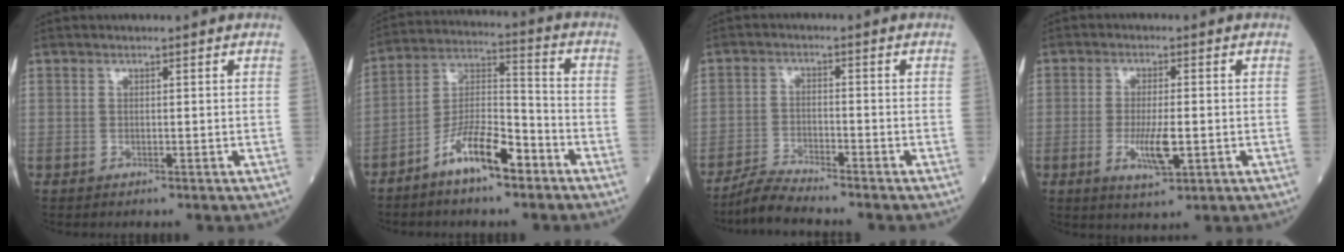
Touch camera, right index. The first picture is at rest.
{"total": 10.3, "force": [-6.5, 2.6, 7.5], "torque": [-0.146, 0.007, -0.121]}
{"total": 5.0, "force": [-4.7, -0.6, 1.6], "torque": [-0.035, -0.023, -0.092]}
{"total": 5.9, "force": [-1.5, 1.3, 5.5], "torque": [-0.106, -0.009, -0.023]}